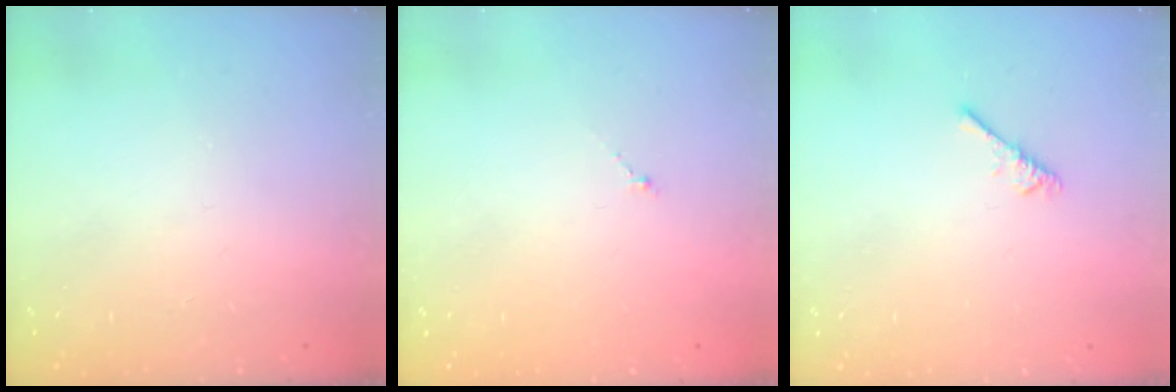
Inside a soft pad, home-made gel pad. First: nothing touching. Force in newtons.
{"total": 0.0}
{"total": 2.6, "press": 2.5, "slide": 0.5}